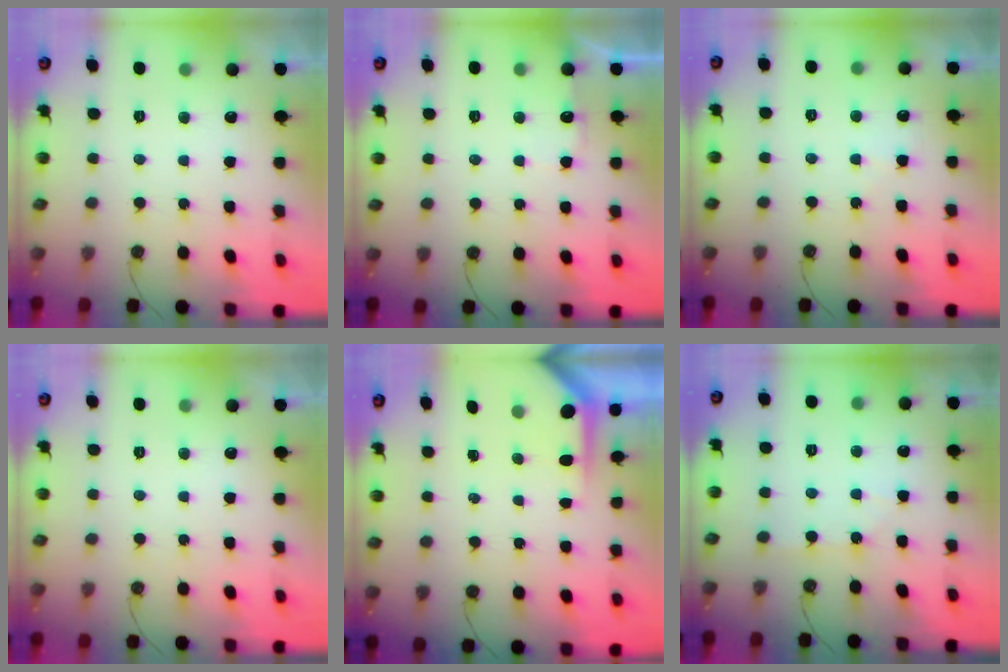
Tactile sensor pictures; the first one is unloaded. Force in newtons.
{"total": 4.1, "press": 4.1, "slide": 0.7}
{"total": 4.1, "press": 4.0, "slide": 0.6}
{"total": 0.0}
{"total": 3.7, "press": 3.7, "slide": 0.3}
{"total": 2.9, "press": 2.8, "slide": 0.6}